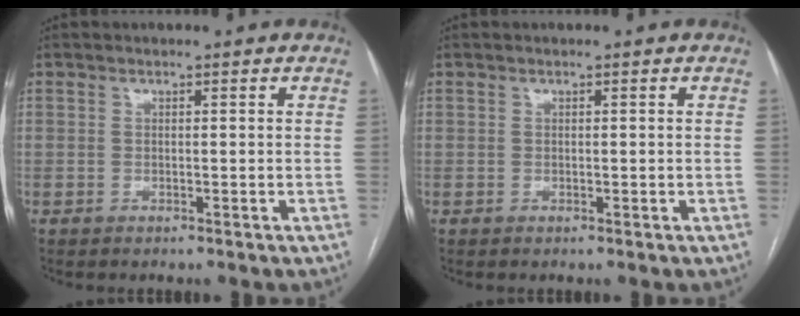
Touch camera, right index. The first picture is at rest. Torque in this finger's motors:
{"motor_torque": [-0.16, 0.14, -0.02, 0.00]}